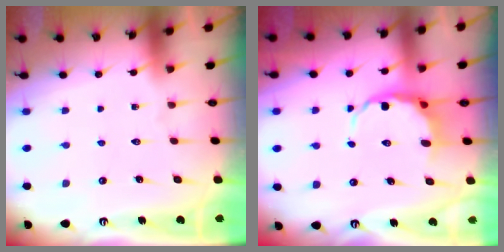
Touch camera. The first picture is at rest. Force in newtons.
{"total": 6.3, "press": 6.0, "slide": 1.8}